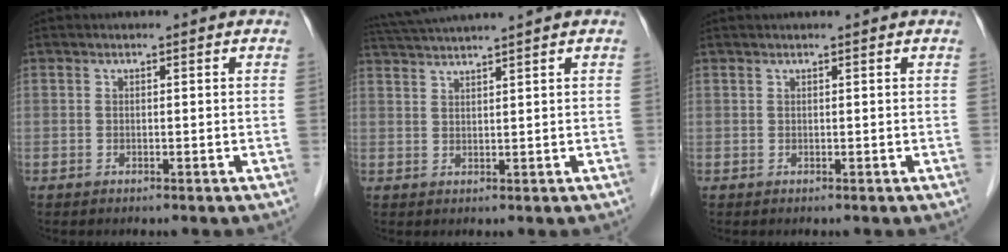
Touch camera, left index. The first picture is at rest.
{"total": 6.9, "force": [6.2, -1.7, 2.5], "torque": [-0.044, 0.018, 0.108]}
{"total": 2.3, "force": [2.2, -0.3, 0.9], "torque": [-0.008, 0.017, 0.030]}